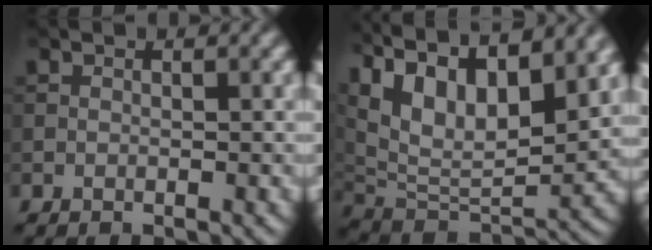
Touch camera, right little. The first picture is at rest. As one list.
[{"total": 15.7, "force": [8.2, 7.1, 11.3], "torque": [-0.218, 0.044, 0.126]}]